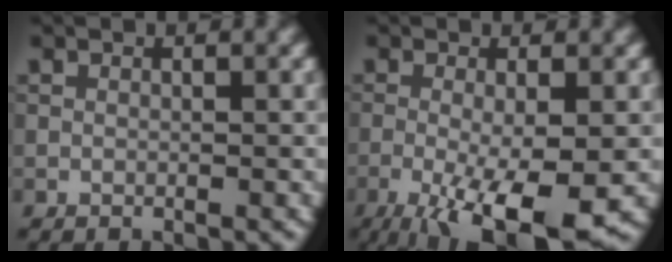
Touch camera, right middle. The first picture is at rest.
{"total": 8.6, "force": [-3.3, 2.2, 7.6], "torque": [-0.135, -0.014, -0.048]}